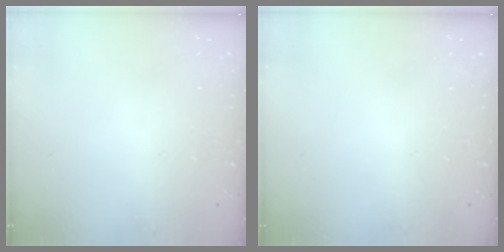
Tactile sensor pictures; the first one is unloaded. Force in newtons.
{"total": 0.0}